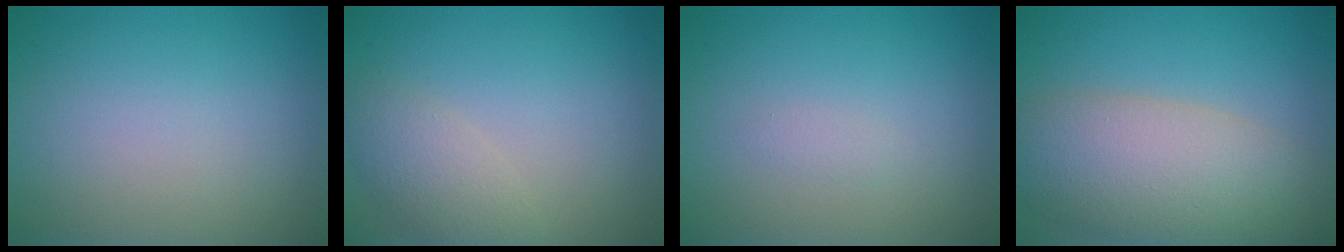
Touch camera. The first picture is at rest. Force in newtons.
{"total": 3.0, "press": 2.9, "slide": 0.4}
{"total": 0.6, "press": 0.6, "slide": 0.0}
{"total": 8.5, "press": 8.5, "slide": 0.4}